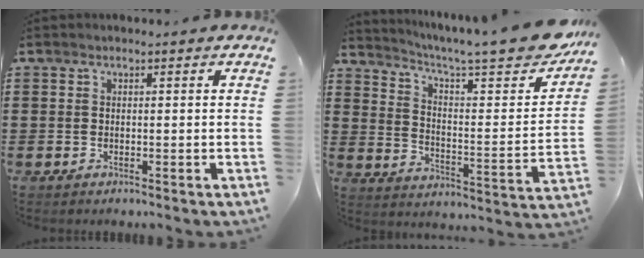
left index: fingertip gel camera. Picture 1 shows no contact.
{"total": 8.0, "force": [6.4, 1.2, 4.7], "torque": [-0.092, -0.053, 0.100]}